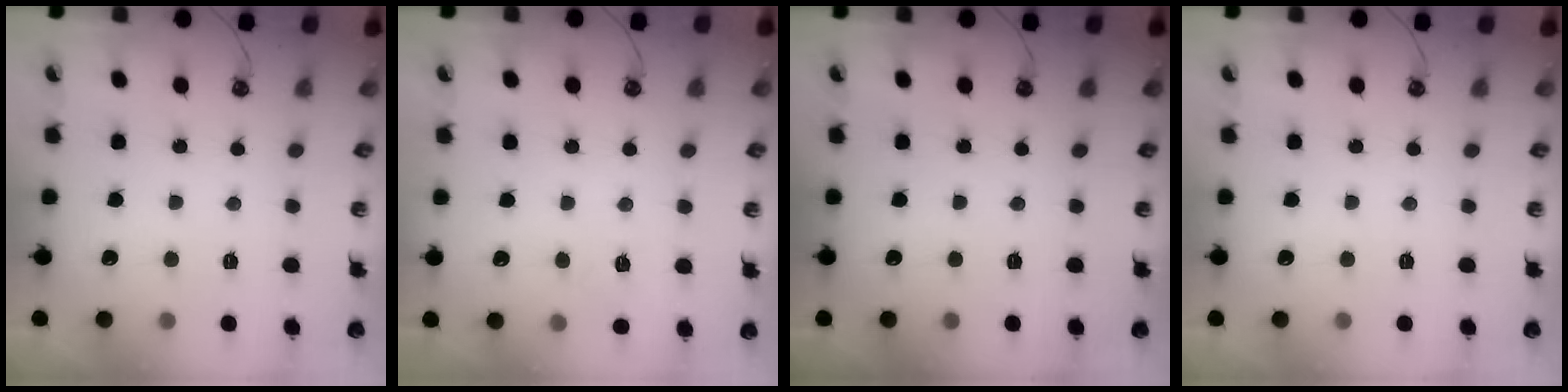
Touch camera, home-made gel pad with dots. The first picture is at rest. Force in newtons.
{"total": 6.5, "press": 6.5, "slide": 0.6}
{"total": 0.0}
{"total": 0.0}